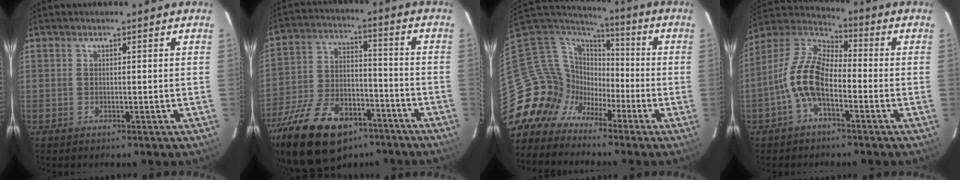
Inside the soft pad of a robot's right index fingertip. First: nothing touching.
{"total": 23.0, "force": [-15.0, 12.0, 12.7], "torque": [-0.266, -0.011, -0.240]}
{"total": 12.7, "force": [-7.0, 10.4, 2.2], "torque": [-0.071, 0.030, -0.143]}
{"total": 11.1, "force": [-3.8, 5.2, 9.0], "torque": [-0.193, 0.015, -0.082]}